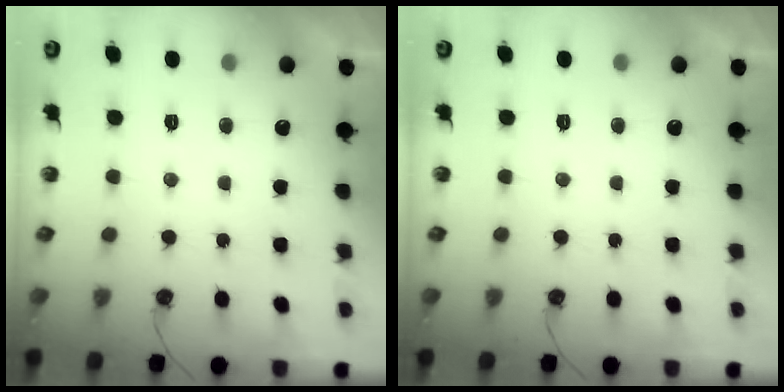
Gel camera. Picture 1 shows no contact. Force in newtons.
{"total": 0.0}